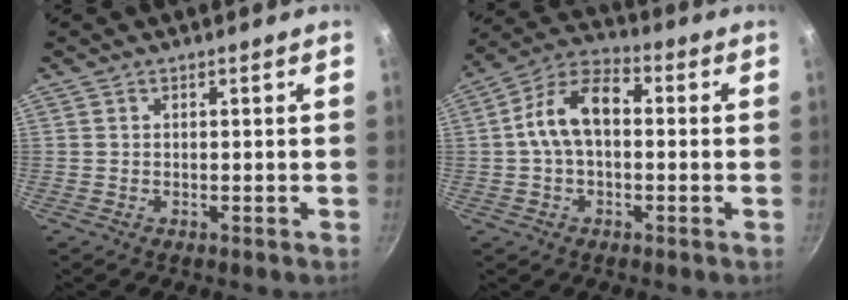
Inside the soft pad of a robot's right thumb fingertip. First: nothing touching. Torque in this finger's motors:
{"motor_torque": [0.00, 1.99, 1.16, -0.27, 0.13]}